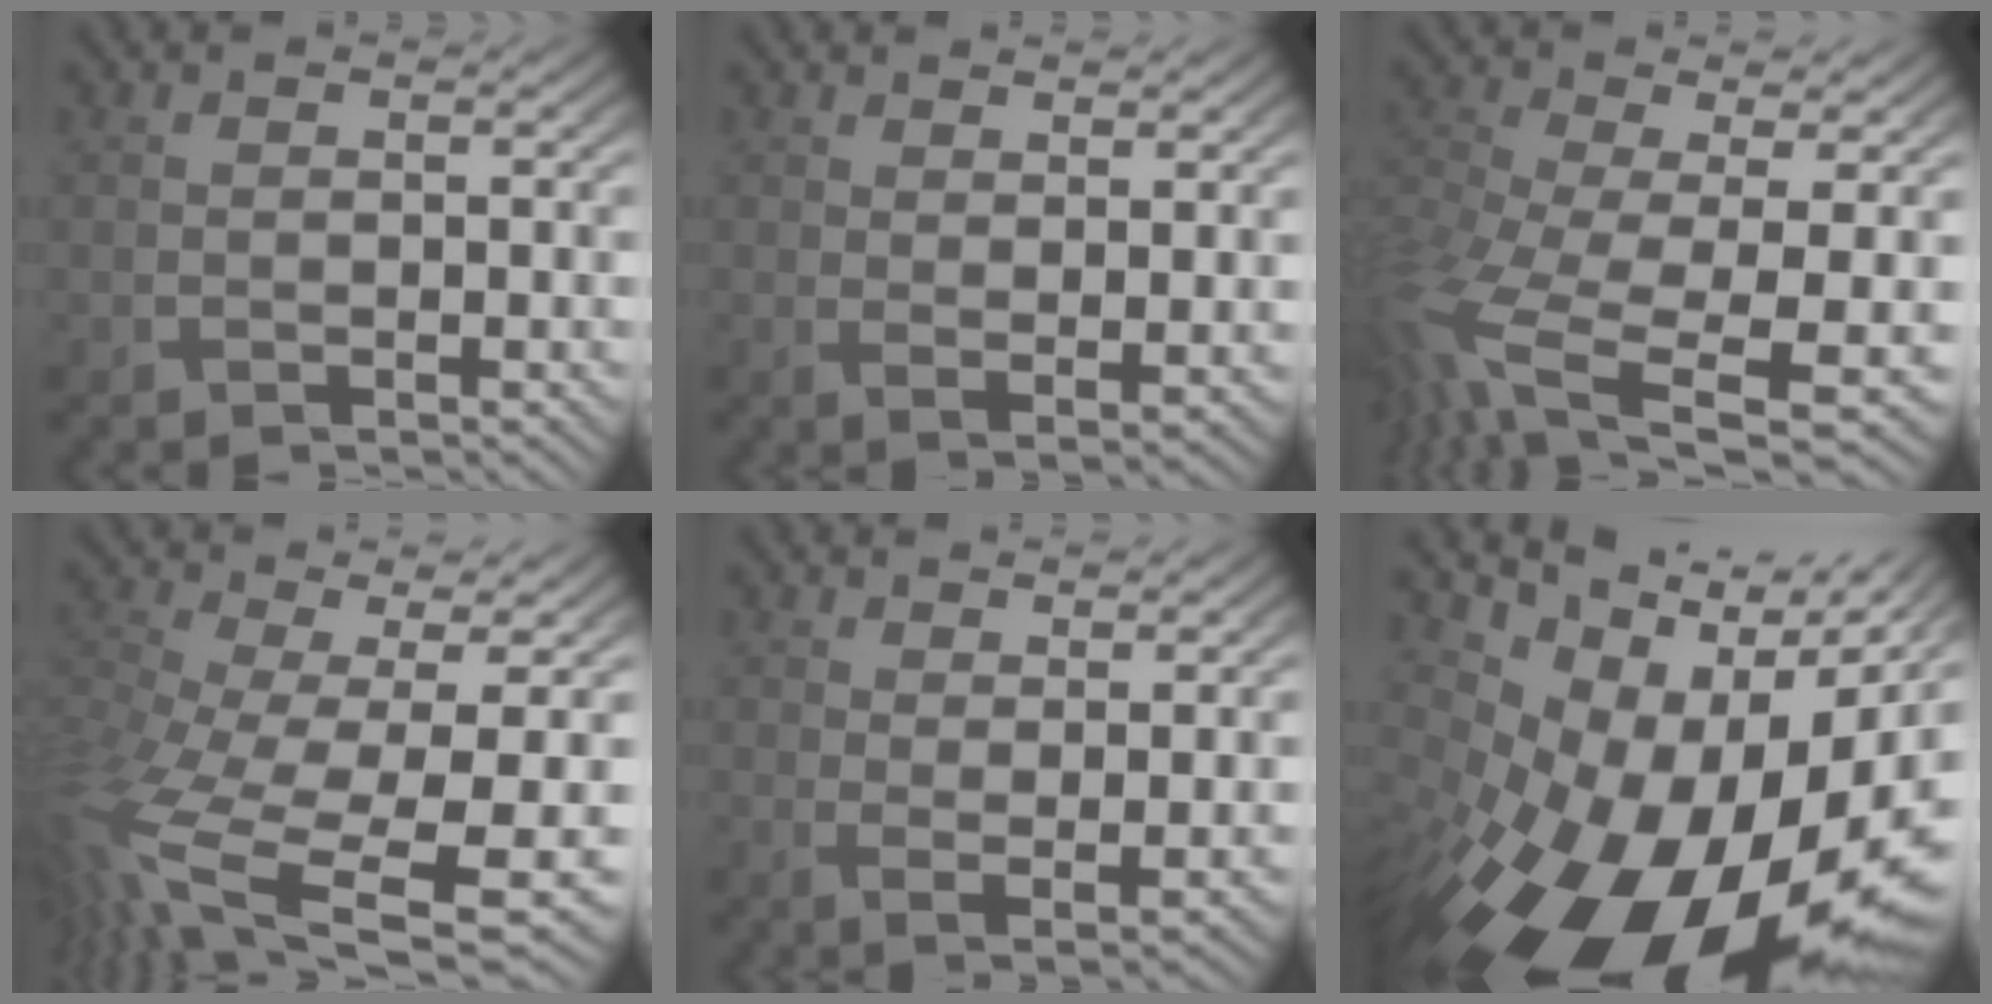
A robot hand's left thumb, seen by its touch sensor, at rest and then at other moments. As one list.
[{"total": 2.1, "force": [1.9, 0.0, 0.9], "torque": [-0.025, -0.002, 0.035]}, {"total": 10.4, "force": [-2.8, 3.5, 9.4], "torque": [-0.239, -0.023, -0.038]}, {"total": 12.0, "force": [-3.2, 4.1, 10.8], "torque": [-0.272, -0.032, -0.028]}, {"total": 2.8, "force": [2.3, 0.2, 1.5], "torque": [-0.036, -0.005, 0.042]}, {"total": 18.6, "force": [-3.6, 12.2, 13.6], "torque": [-0.223, -0.035, -0.045]}]